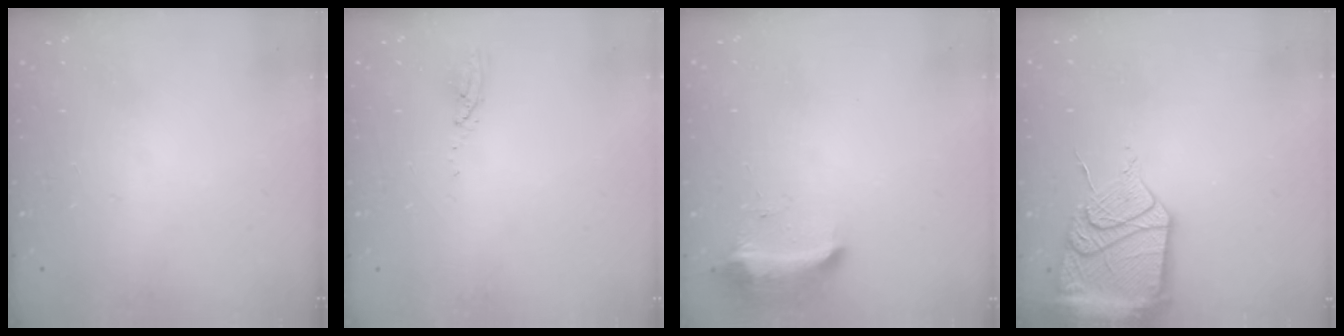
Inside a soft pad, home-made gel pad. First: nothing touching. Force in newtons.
{"total": 2.9, "press": 2.9, "slide": 0.2}
{"total": 9.3, "press": 9.3, "slide": 0.8}
{"total": 17.5, "press": 17.4, "slide": 1.8}